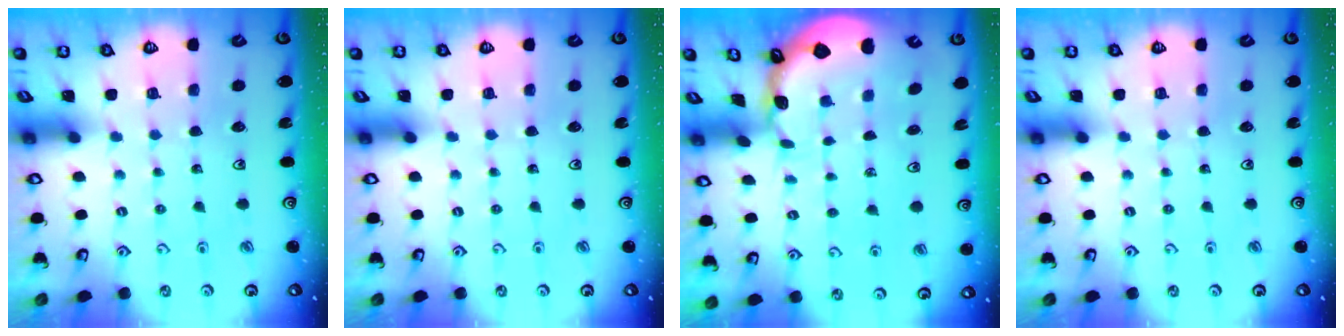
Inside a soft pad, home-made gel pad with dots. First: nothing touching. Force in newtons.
{"total": 0.0}
{"total": 1.0, "press": 1.0, "slide": 0.1}
{"total": 0.0}